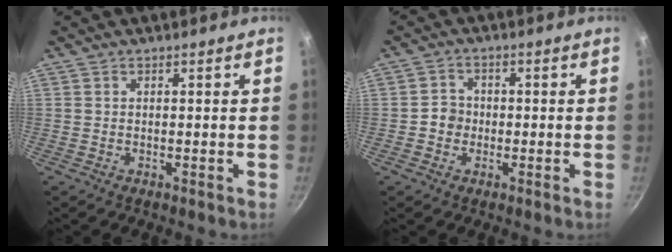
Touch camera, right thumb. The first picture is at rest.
{"total": 3.4, "force": [-0.8, 3.1, 1.2], "torque": [0.004, 0.012, -0.018]}